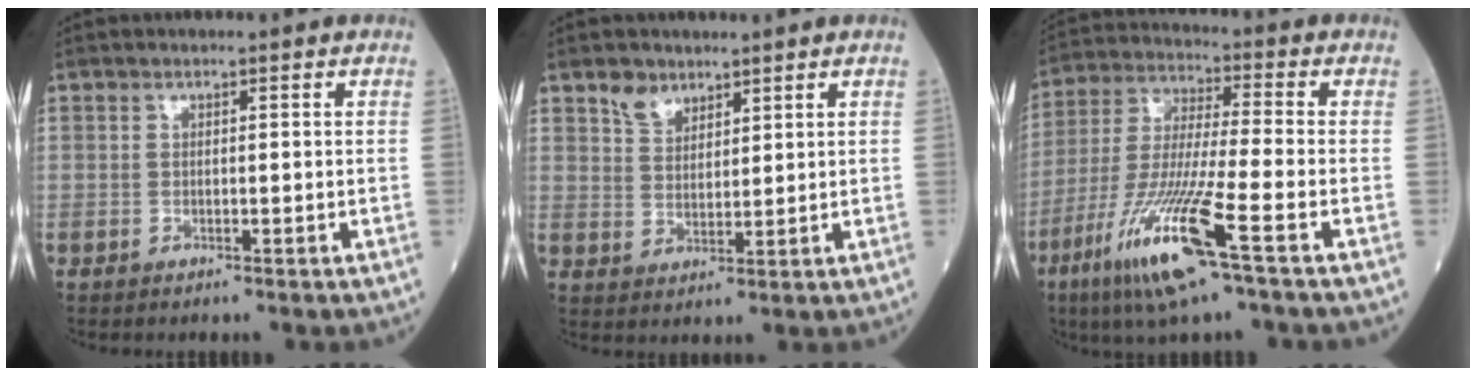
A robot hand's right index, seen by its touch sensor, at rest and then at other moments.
{"total": 3.8, "force": [2.9, 2.2, 1.1], "torque": [-0.022, 0.000, 0.059]}
{"total": 14.7, "force": [-7.3, -0.1, 12.8], "torque": [-0.271, -0.032, -0.140]}